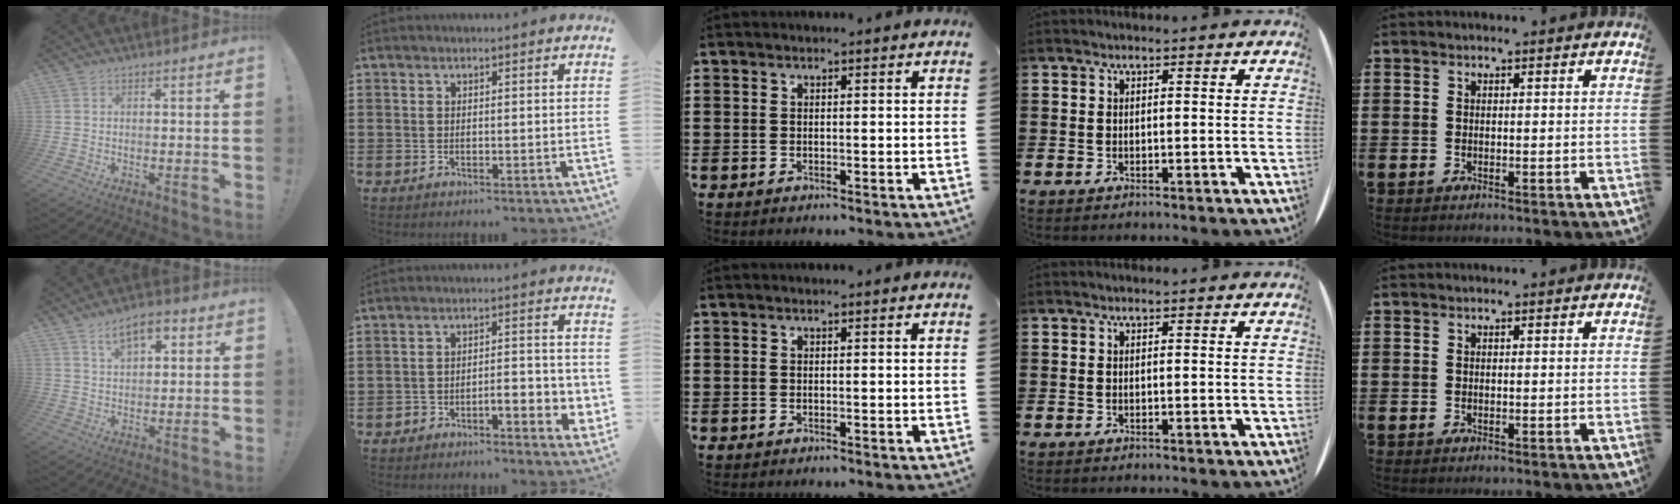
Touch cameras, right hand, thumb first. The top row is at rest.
{"thumb": {"total": 8.1, "force": [4.3, 4.3, 5.4], "torque": [-0.073, -0.009, 0.074]}, "index": {"total": 4.3, "force": [-2.6, 1.7, 2.9], "torque": [-0.050, 0.009, -0.049]}}